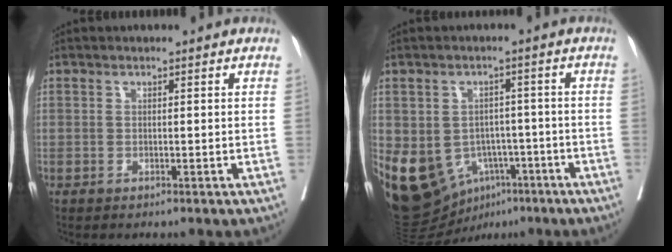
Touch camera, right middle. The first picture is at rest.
{"total": 14.8, "force": [-6.2, 11.2, 7.6], "torque": [-0.156, 0.012, -0.082]}